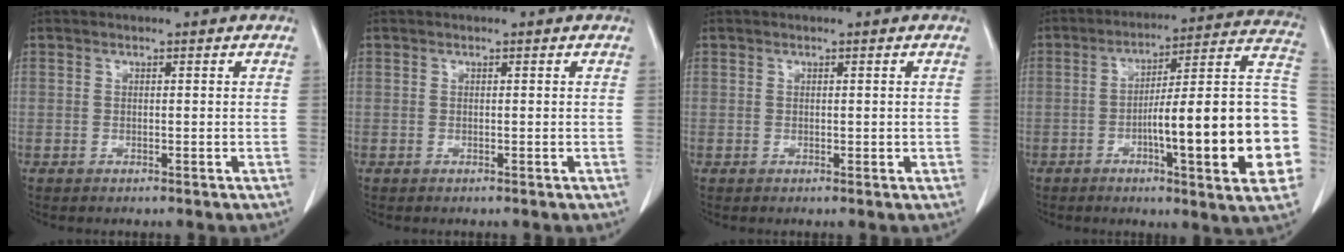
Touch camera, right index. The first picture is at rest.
{"total": 0.0}
{"total": 0.9, "force": [0.0, 0.6, 0.7], "torque": [-0.009, -0.001, 0.003]}
{"total": 23.3, "force": [-5.0, 2.5, 22.6], "torque": [-0.225, 0.023, -0.066]}